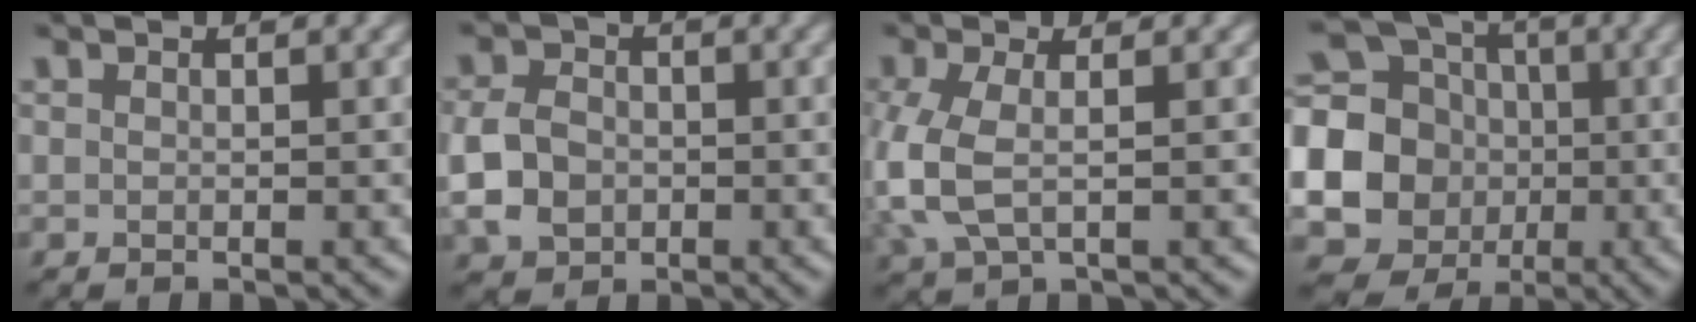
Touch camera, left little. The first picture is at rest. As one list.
[{"total": 4.2, "force": [-1.0, 3.3, 2.3], "torque": [-0.056, -0.002, -0.027]}, {"total": 4.3, "force": [-0.7, 2.0, 3.8], "torque": [-0.107, -0.006, -0.017]}, {"total": 16.6, "force": [-1.8, 15.8, 4.8], "torque": [-0.137, 0.003, -0.065]}]